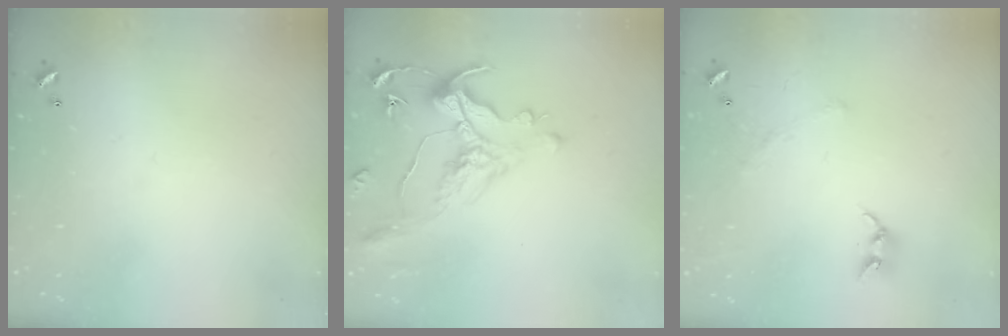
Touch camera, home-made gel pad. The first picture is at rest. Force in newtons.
{"total": 1.0, "press": 0.3, "slide": 1.0}
{"total": 3.2, "press": 3.1, "slide": 0.9}